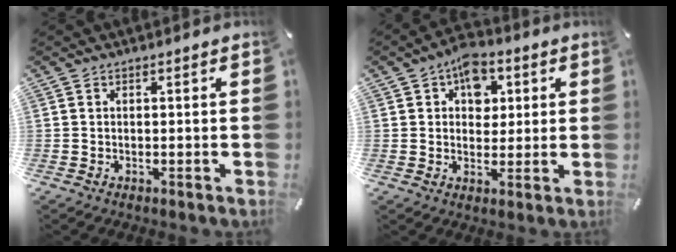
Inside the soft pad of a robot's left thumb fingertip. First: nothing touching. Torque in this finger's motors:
{"motor_torque": [0.23, 0.18, 0.08, 0.06, 0.08]}